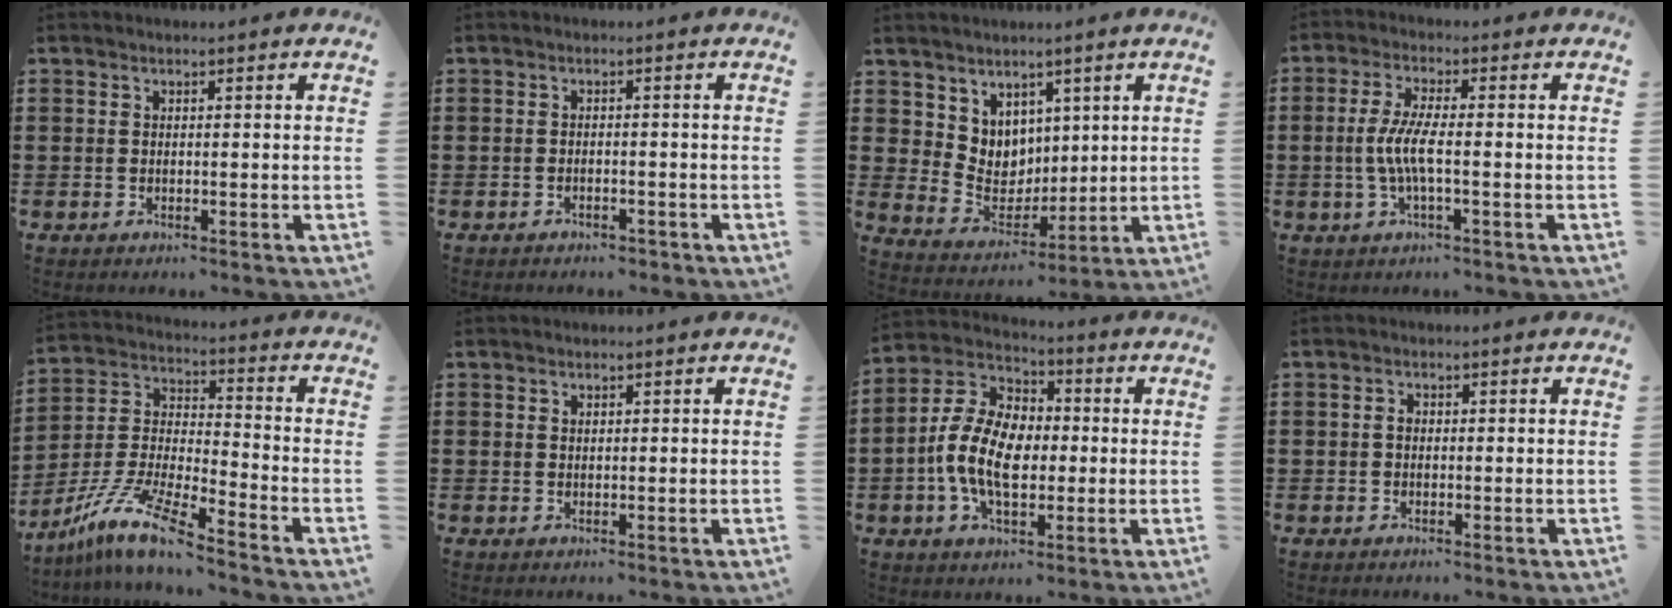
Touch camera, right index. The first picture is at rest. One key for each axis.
{"total": 1.1, "fx": -1.1, "fy": 0.3, "fz": 0.3, "tx": -0.010, "ty": -0.001, "tz": -0.022}
{"total": 6.3, "fx": 4.2, "fy": 4.8, "fz": 0.0, "tx": -0.037, "ty": -0.019, "tz": 0.083}
{"total": 5.3, "fx": -1.1, "fy": 0.8, "fz": 5.1, "tx": -0.120, "ty": -0.010, "tz": -0.031}
{"total": 10.4, "fx": -8.4, "fy": 0.4, "fz": 6.1, "tx": -0.148, "ty": -0.005, "tz": -0.175}
{"total": 0.6, "fx": 0.4, "fy": 0.4, "fz": 0.1, "tx": -0.003, "ty": 0.001, "tz": 0.009}
{"total": 10.7, "fx": -1.6, "fy": 6.7, "fz": 8.2, "tx": -0.199, "ty": 0.005, "tz": -0.035}
{"total": 1.0, "fx": -0.1, "fy": 0.7, "fz": 0.8, "tx": -0.016, "ty": 0.003, "tz": -0.002}